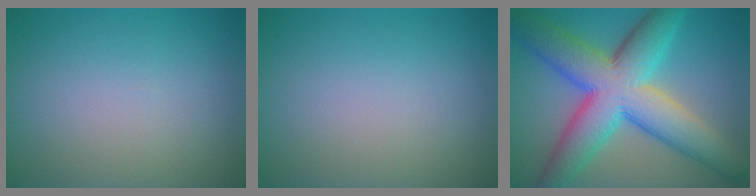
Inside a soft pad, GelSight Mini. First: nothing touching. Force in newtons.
{"total": 0.0}
{"total": 12.0, "press": 12.0, "slide": 0.3}